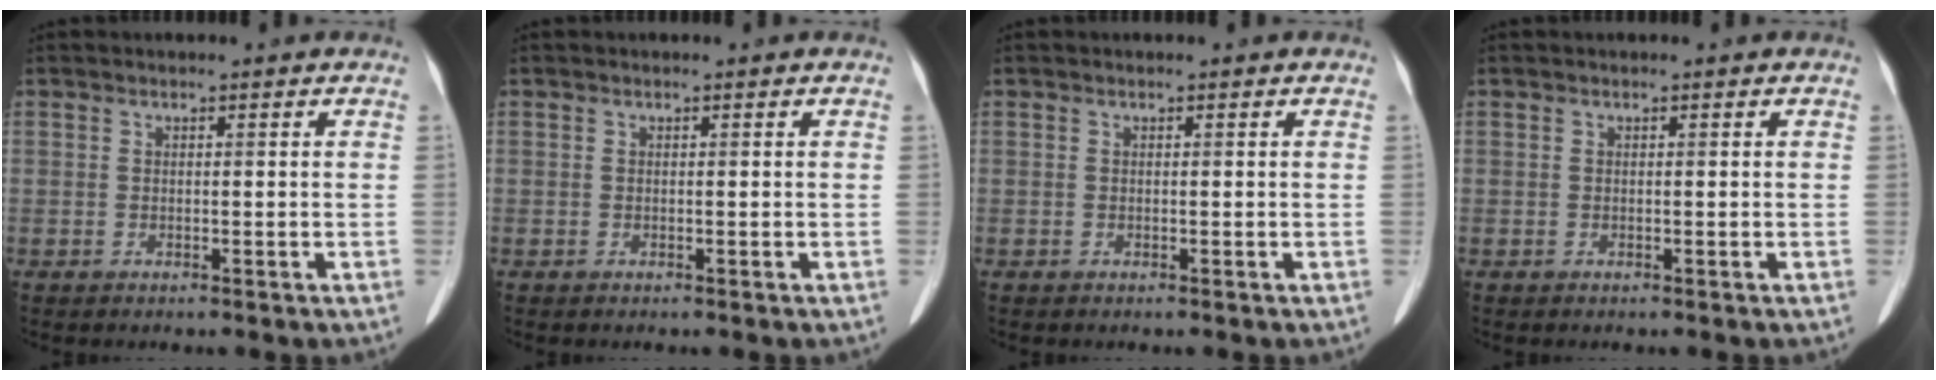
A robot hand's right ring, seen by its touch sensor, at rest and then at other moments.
{"total": 0.0}
{"total": 0.0}
{"total": 0.0}